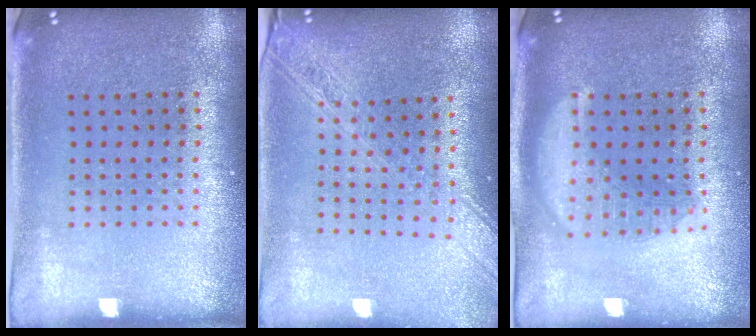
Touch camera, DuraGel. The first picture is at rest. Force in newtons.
{"total": 2.3, "press": 1.9, "slide": 1.3}
{"total": 2.9, "press": 2.9, "slide": 0.3}